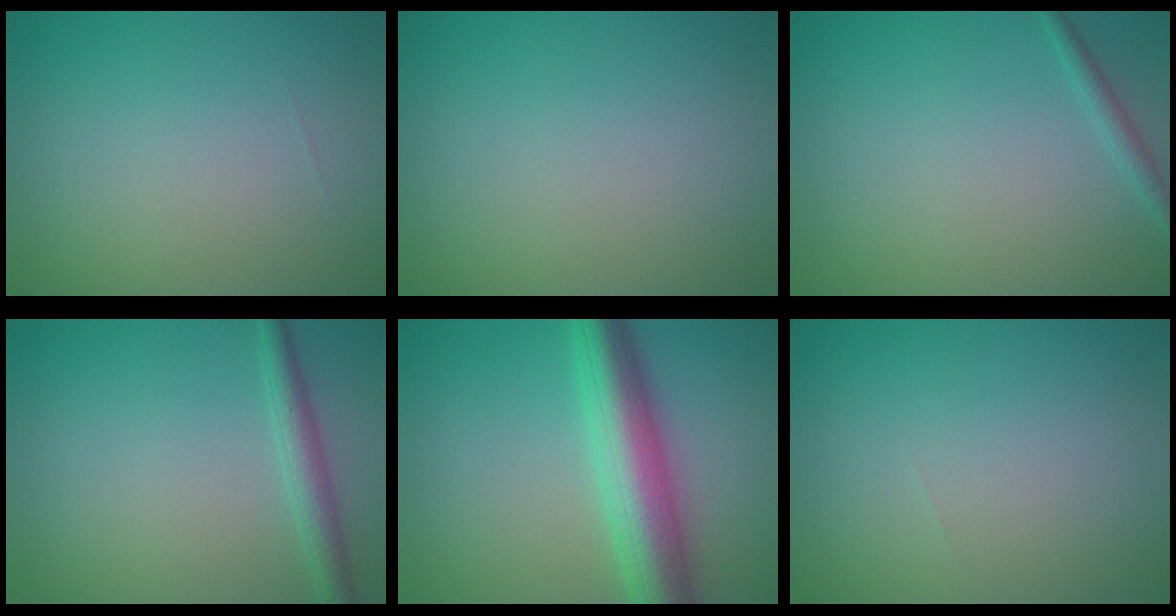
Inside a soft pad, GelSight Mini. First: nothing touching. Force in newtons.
{"total": 0.0}
{"total": 1.1, "press": 1.1, "slide": 0.0}
{"total": 2.3, "press": 2.2, "slide": 0.1}
{"total": 7.6, "press": 7.6, "slide": 0.2}
{"total": 0.0}